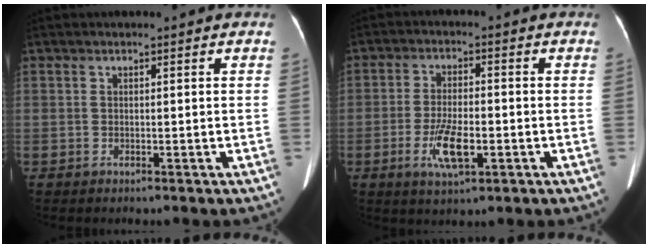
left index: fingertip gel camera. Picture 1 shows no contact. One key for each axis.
{"total": 6.7, "fx": -2.4, "fy": 2.1, "fz": 5.9, "tx": -0.121, "ty": -0.005, "tz": -0.039}